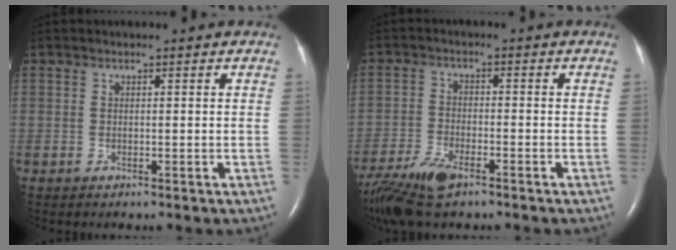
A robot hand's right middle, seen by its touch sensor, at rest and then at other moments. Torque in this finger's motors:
{"motor_torque": [0.10, -0.12, 0.10, 0.05]}